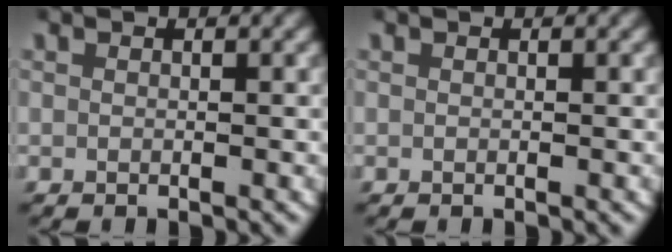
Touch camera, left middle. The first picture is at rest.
{"total": 0.0}